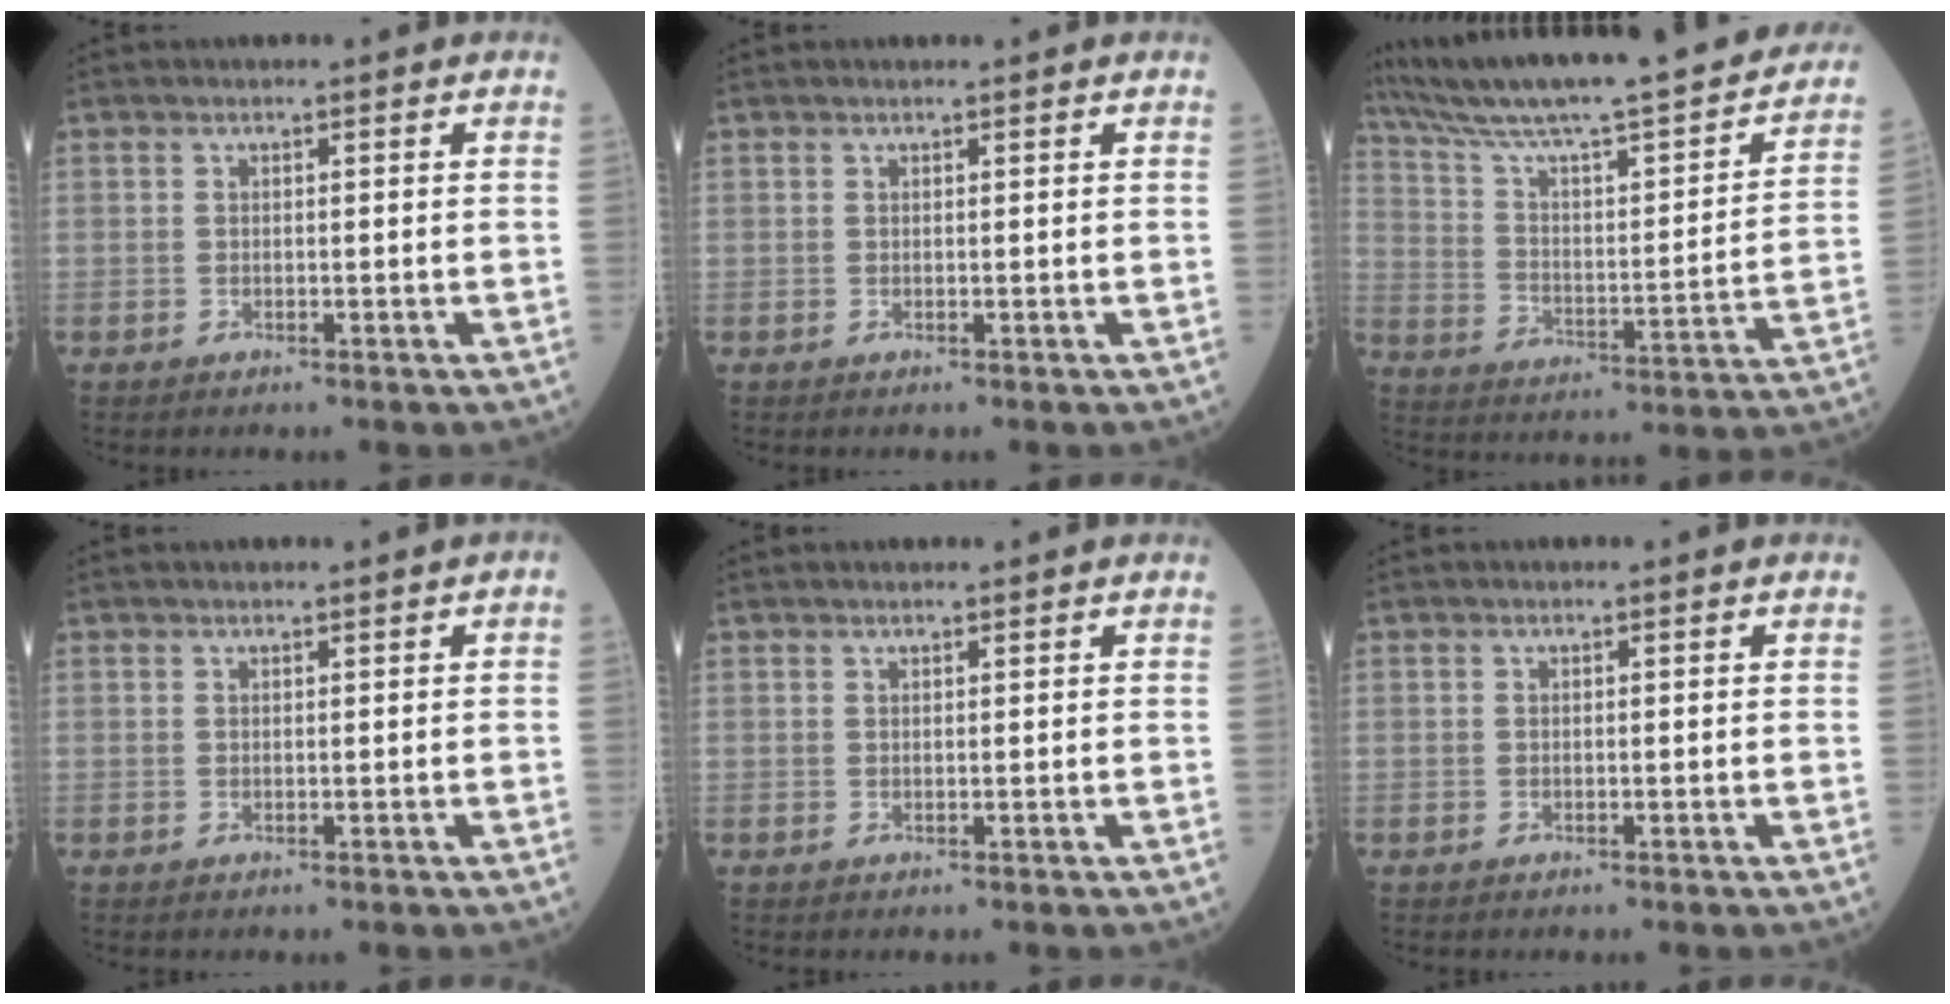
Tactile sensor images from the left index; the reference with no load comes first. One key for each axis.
{"total": 0.7, "fx": 0.6, "fy": -0.1, "fz": 0.2, "tx": -0.009, "ty": 0.000, "tz": 0.013}
{"total": 30.2, "fx": 25.5, "fy": 3.3, "fz": 15.7, "tx": -0.251, "ty": -0.031, "tz": 0.355}
{"total": 0.5, "fx": 0.3, "fy": 0.0, "fz": 0.4, "tx": -0.006, "ty": 0.002, "tz": 0.007}
{"total": 1.1, "fx": 1.0, "fy": 0.0, "fz": 0.4, "tx": -0.008, "ty": 0.008, "tz": 0.019}
{"total": 0.0}